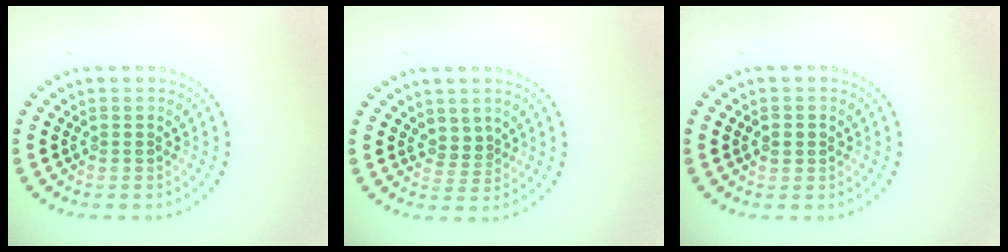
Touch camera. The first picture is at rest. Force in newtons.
{"total": 1.6, "press": 1.2, "slide": 1.1}
{"total": 0.9, "press": 0.8, "slide": 0.3}